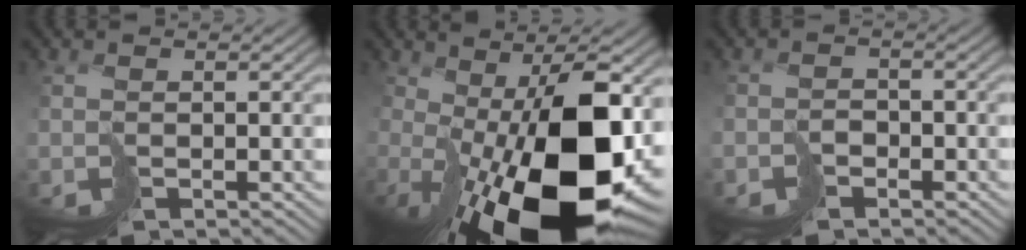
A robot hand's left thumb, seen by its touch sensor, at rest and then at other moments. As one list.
[{"total": 17.7, "force": [-1.7, 6.9, 16.2], "torque": [-0.227, -0.020, -0.007]}, {"total": 1.9, "force": [-1.8, 0.7, -0.4], "torque": [0.021, 0.001, -0.037]}]